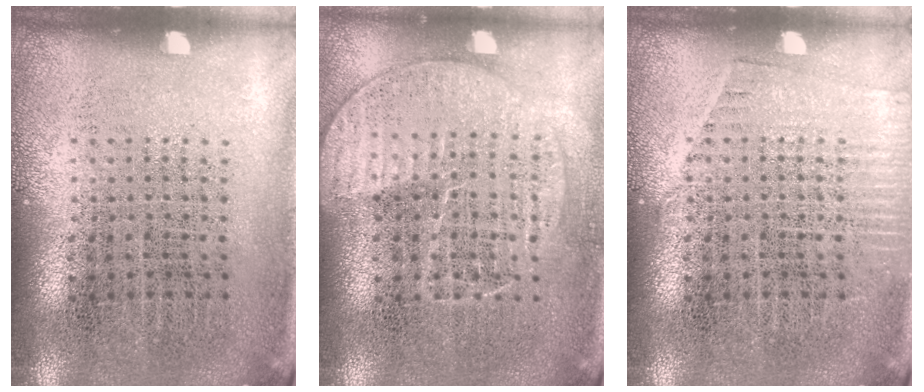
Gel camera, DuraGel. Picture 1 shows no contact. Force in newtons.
{"total": 1.4, "press": 1.4, "slide": 0.4}
{"total": 1.1, "press": 1.1, "slide": 0.2}